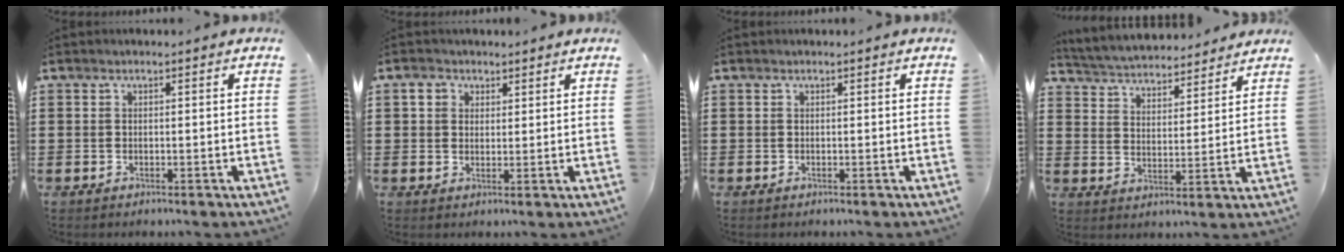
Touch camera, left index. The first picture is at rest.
{"total": 2.8, "force": [1.6, 2.2, 0.8], "torque": [-0.011, 0.002, 0.026]}
{"total": 0.0}
{"total": 4.2, "force": [4.2, 0.1, 0.1], "torque": [-0.025, -0.034, 0.071]}